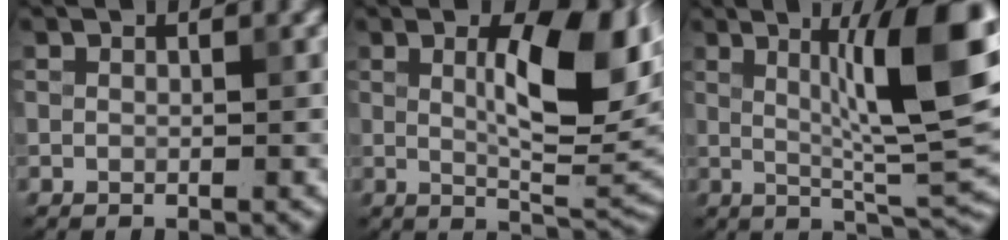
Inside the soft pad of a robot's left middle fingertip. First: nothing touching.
{"total": 9.2, "force": [1.9, 3.1, 8.4], "torque": [-0.127, 0.002, 0.038]}
{"total": 10.2, "force": [2.7, 1.4, 9.7], "torque": [-0.131, 0.007, 0.050]}